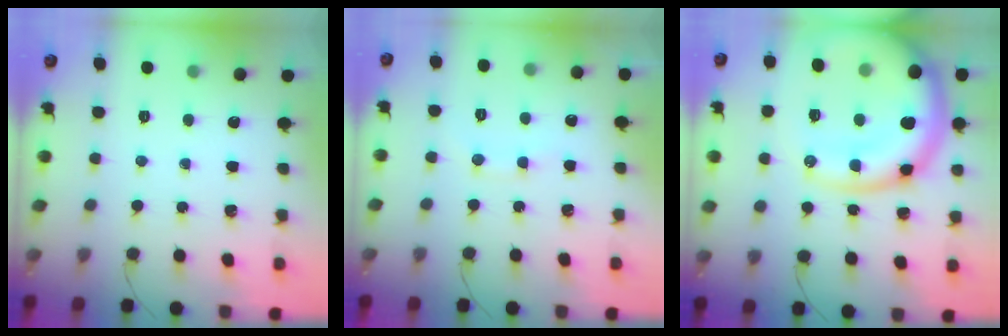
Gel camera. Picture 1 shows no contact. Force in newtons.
{"total": 7.3, "press": 7.2, "slide": 1.4}
{"total": 23.4, "press": 22.8, "slide": 5.2}